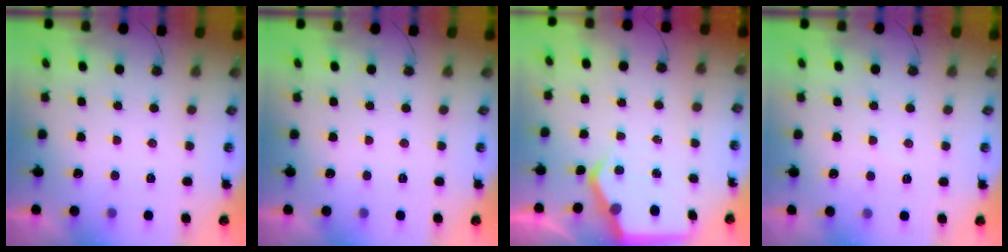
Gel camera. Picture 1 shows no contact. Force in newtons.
{"total": 0.0}
{"total": 5.3, "press": 5.3, "slide": 0.5}
{"total": 5.1, "press": 5.0, "slide": 0.7}